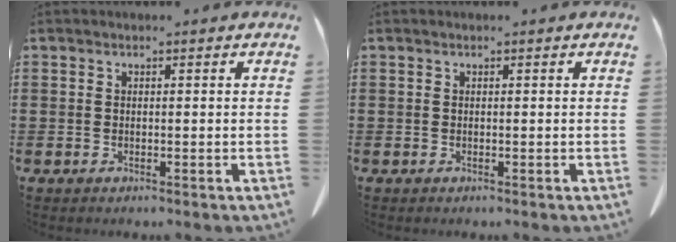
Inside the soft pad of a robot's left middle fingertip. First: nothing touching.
{"total": 0.0}